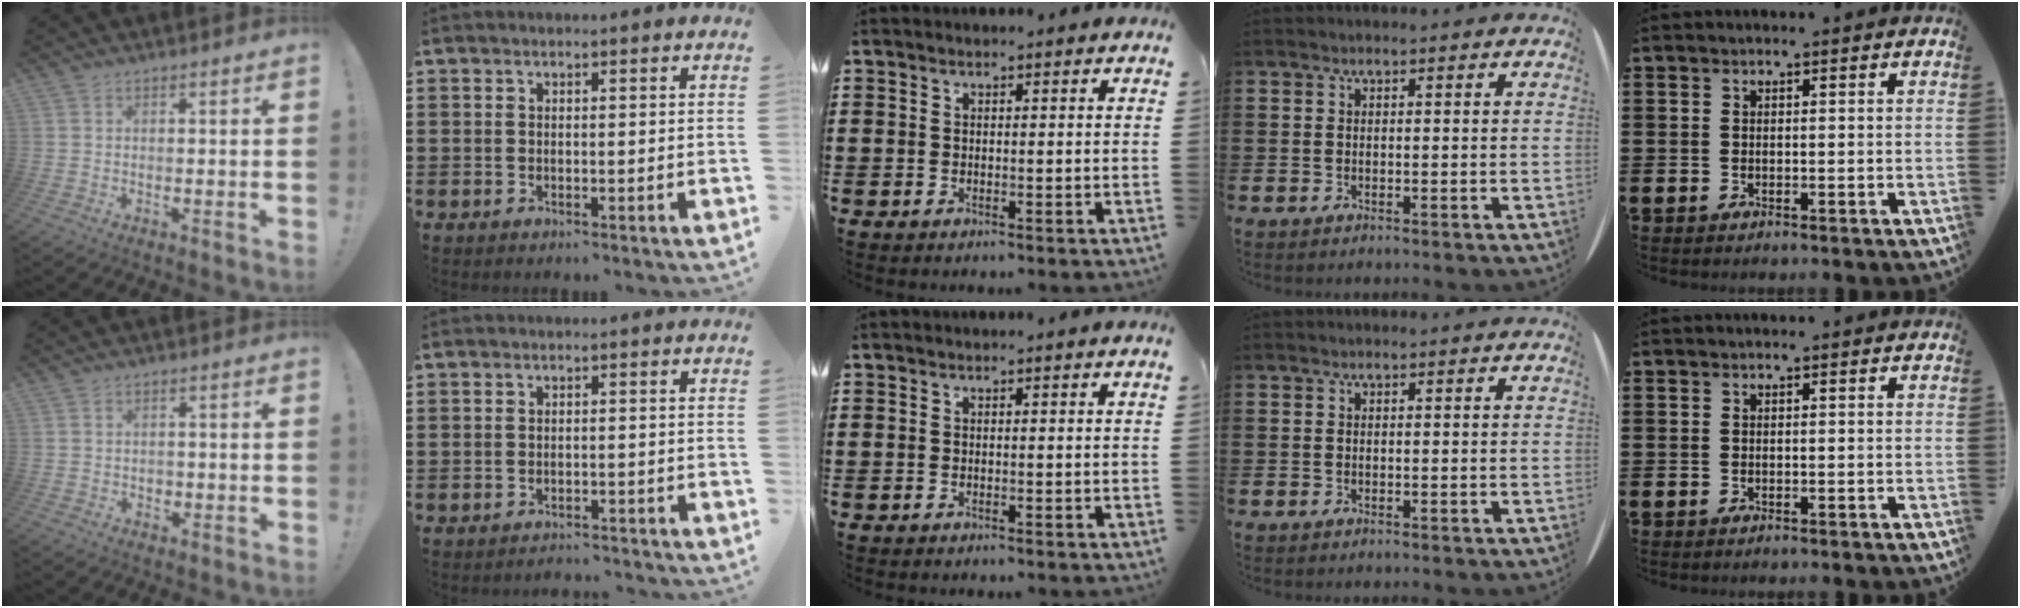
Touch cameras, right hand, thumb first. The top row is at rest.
{"thumb": {"total": 1.4, "force": [-0.3, 1.3, 0.4], "torque": [-0.014, 0.004, -0.006]}, "index": {"total": 1.6, "force": [-1.6, 0.1, -0.1], "torque": [-0.005, 0.001, -0.035]}}